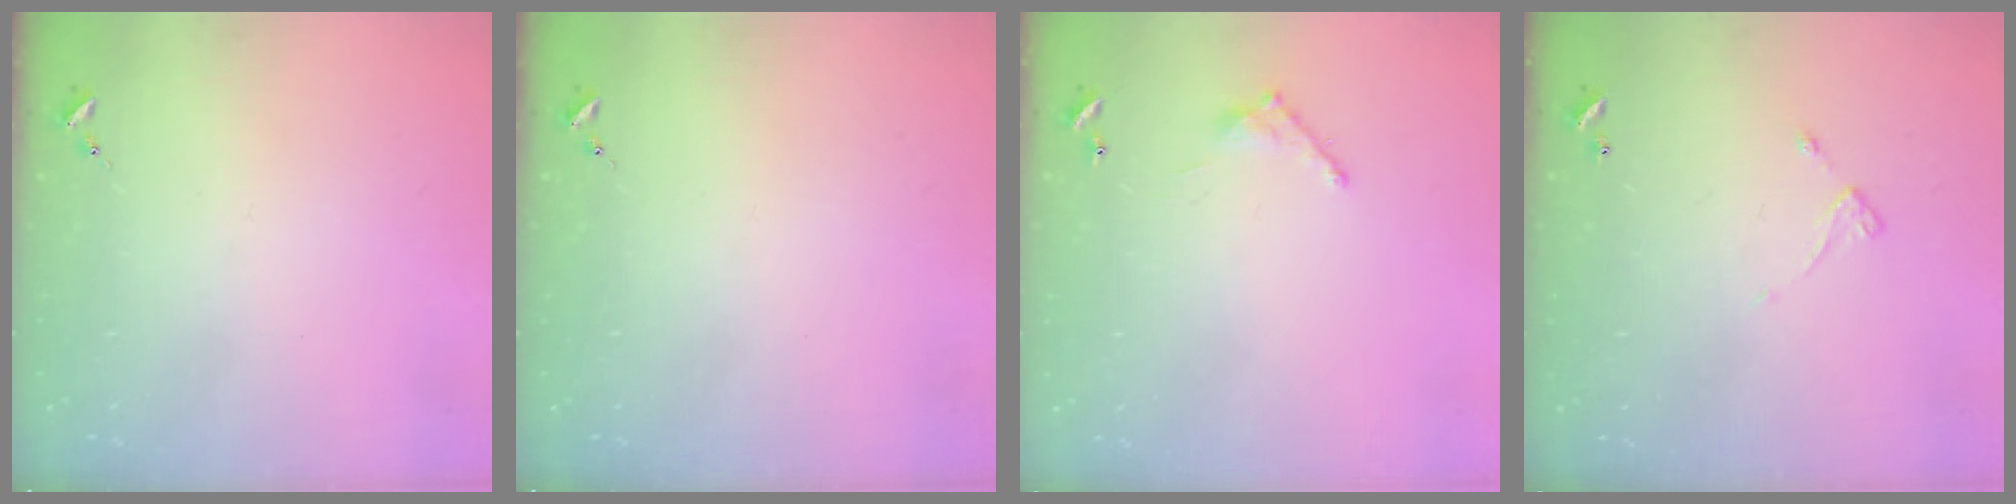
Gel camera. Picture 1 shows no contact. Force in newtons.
{"total": 0.0}
{"total": 6.3, "press": 6.3, "slide": 0.4}
{"total": 5.7, "press": 5.7, "slide": 0.5}